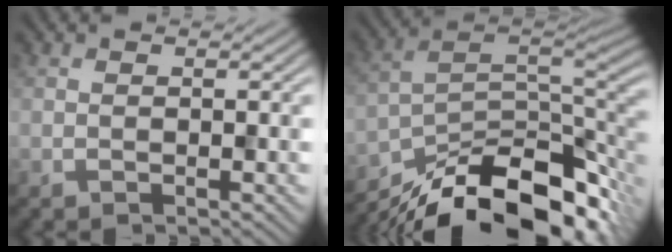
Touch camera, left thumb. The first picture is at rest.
{"total": 16.4, "force": [-11.6, 6.3, 9.7], "torque": [-0.188, -0.023, -0.182]}